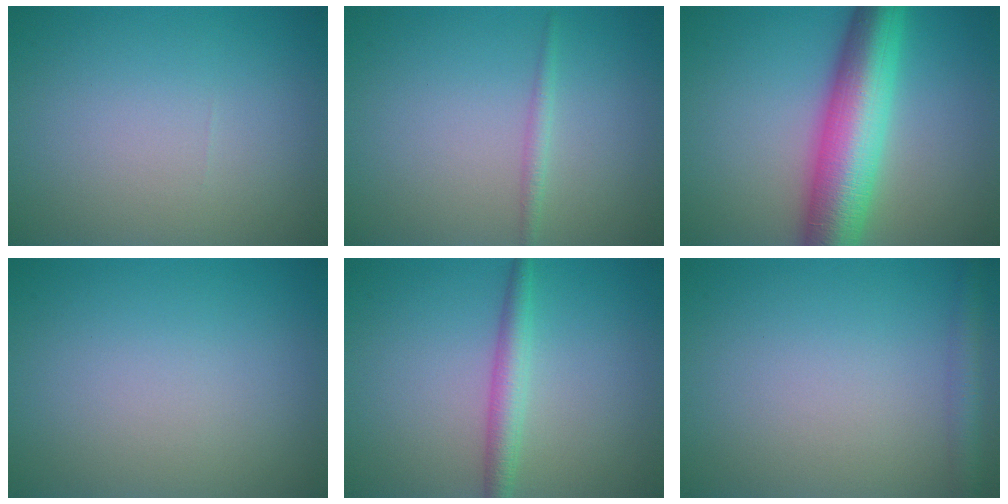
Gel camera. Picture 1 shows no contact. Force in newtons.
{"total": 1.1, "press": 1.1, "slide": 0.1}
{"total": 9.7, "press": 9.7, "slide": 0.2}
{"total": 0.0}
{"total": 2.5, "press": 2.5, "slide": 0.0}
{"total": 2.1, "press": 2.1, "slide": 0.1}